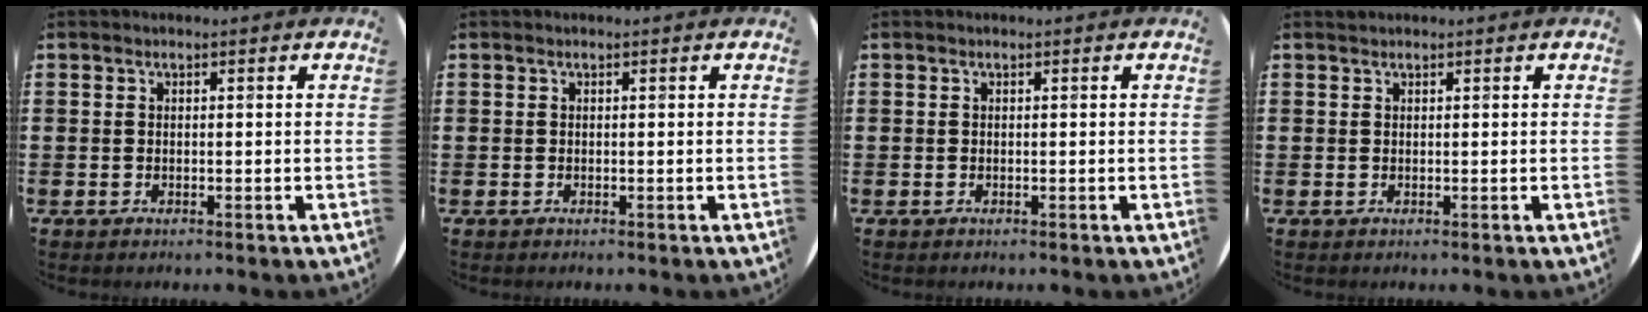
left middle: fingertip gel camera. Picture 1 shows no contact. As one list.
[{"total": 0.0}, {"total": 0.0}, {"total": 0.0}]